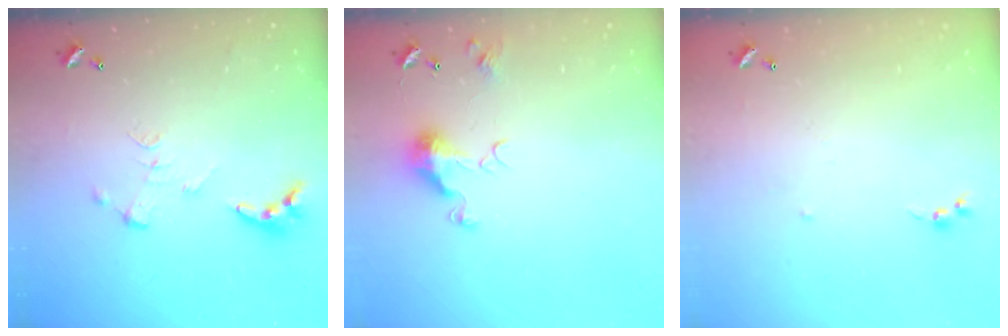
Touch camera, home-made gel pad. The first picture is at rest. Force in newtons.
{"total": 6.6, "press": 6.5, "slide": 1.0}
{"total": 5.8, "press": 5.7, "slide": 0.8}